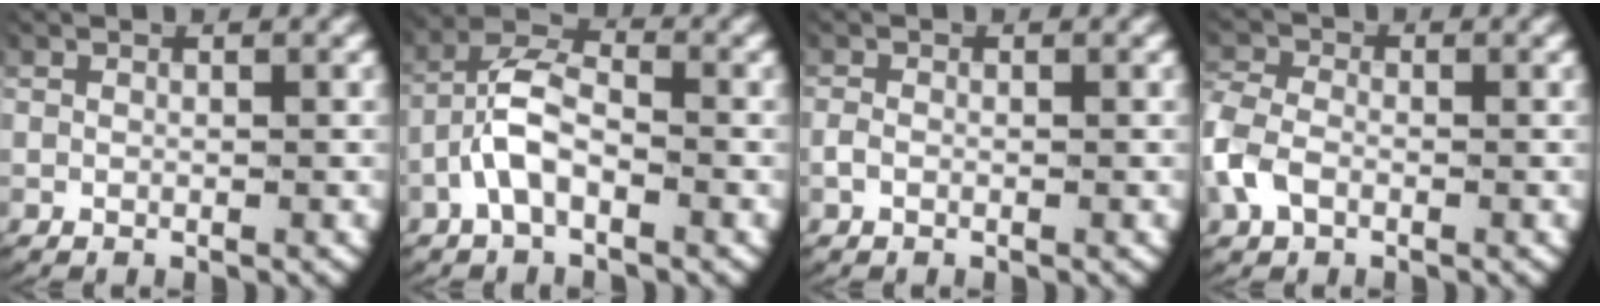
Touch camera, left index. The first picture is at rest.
{"total": 4.7, "force": [-0.5, 3.1, 3.5], "torque": [-0.068, 0.000, -0.018]}
{"total": 0.8, "force": [-0.4, 0.4, 0.4], "torque": [-0.020, -0.003, -0.006]}
{"total": 3.6, "force": [-0.9, 2.9, 1.9], "torque": [-0.062, -0.010, -0.012]}